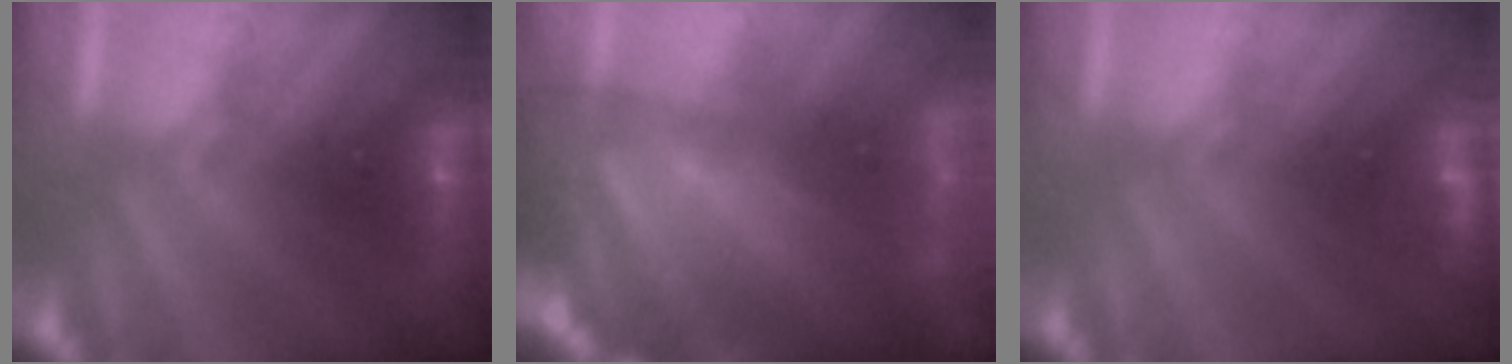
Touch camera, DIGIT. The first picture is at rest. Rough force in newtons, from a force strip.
{"total": 11.6}
{"total": 2.9}